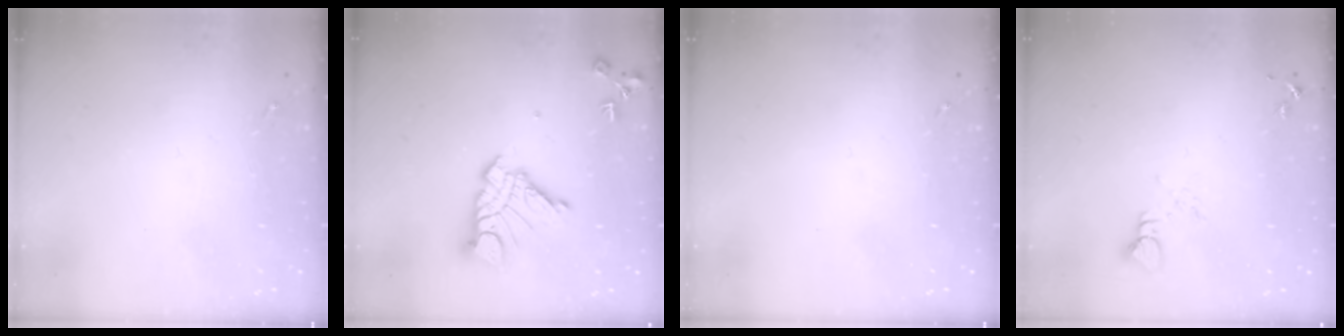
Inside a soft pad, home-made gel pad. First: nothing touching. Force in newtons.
{"total": 14.2, "press": 14.2, "slide": 1.3}
{"total": 0.0}
{"total": 3.4, "press": 3.4, "slide": 0.2}